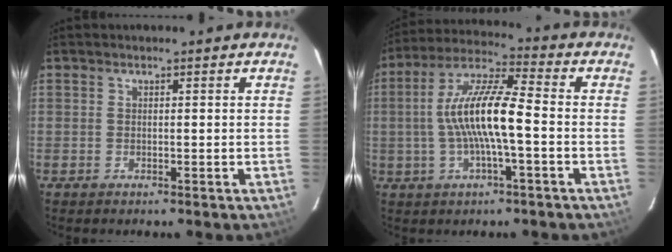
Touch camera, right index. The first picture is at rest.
{"total": 12.1, "force": [-1.5, 1.9, 11.9], "torque": [-0.233, 0.015, -0.031]}